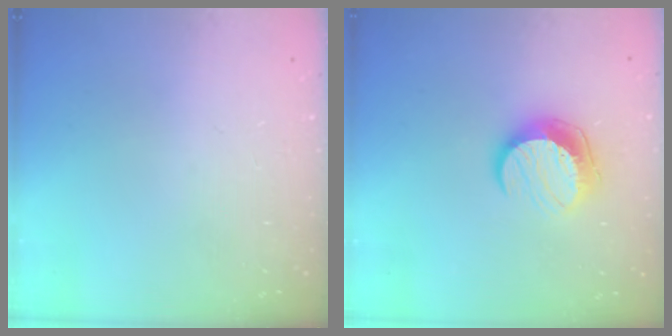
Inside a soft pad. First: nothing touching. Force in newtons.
{"total": 11.1, "press": 11.0, "slide": 0.7}